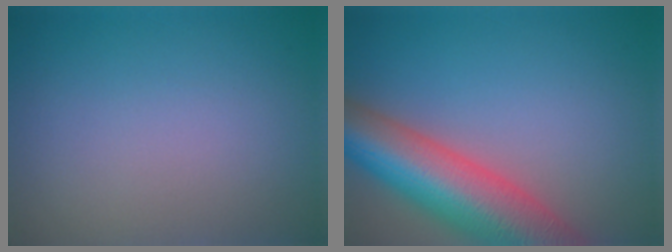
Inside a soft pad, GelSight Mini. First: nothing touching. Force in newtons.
{"total": 11.2, "press": 11.2, "slide": 0.6}